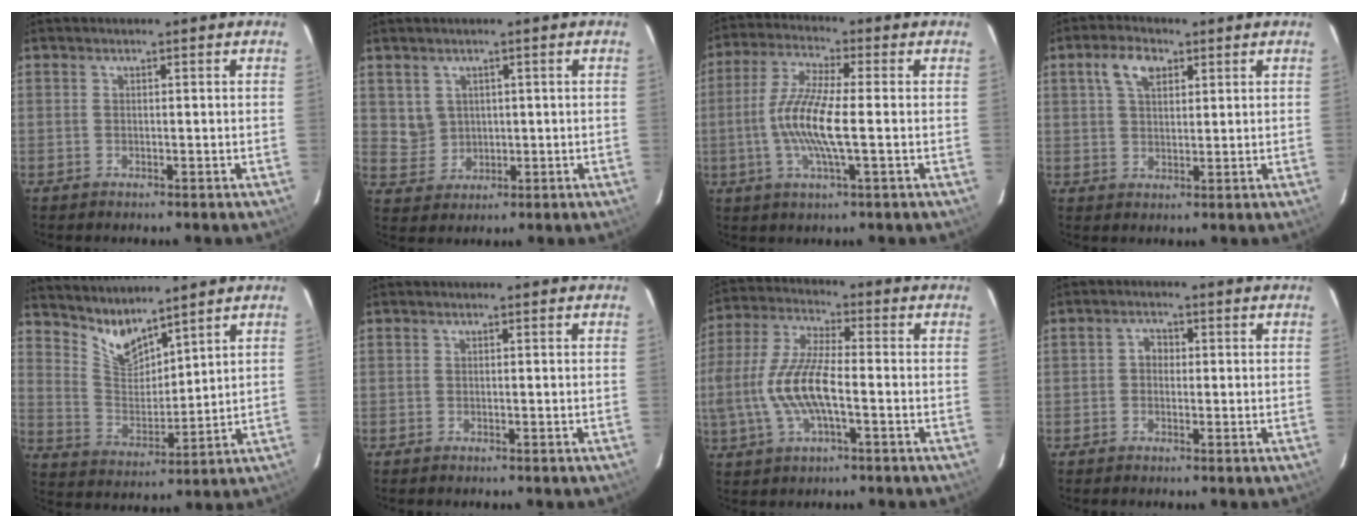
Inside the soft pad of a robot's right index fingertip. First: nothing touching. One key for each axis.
{"total": 4.5, "fx": 1.6, "fy": 4.1, "fz": 0.9, "tx": -0.017, "ty": 0.008, "tz": 0.044}
{"total": 10.8, "fx": -1.4, "fy": 1.1, "fz": 10.7, "tx": -0.220, "ty": -0.002, "tz": -0.033}
{"total": 5.6, "fx": 2.7, "fy": 2.9, "fz": 4.0, "tx": -0.074, "ty": 0.014, "tz": 0.048}
{"total": 8.2, "fx": 7.3, "fy": 1.7, "fz": 3.3, "tx": -0.063, "ty": -0.013, "tz": 0.148}
{"total": 0.0}
{"total": 13.7, "fx": -2.9, "fy": 4.4, "fz": 12.7, "tx": -0.271, "ty": -0.002, "tz": -0.056}
{"total": 1.8, "fx": -0.2, "fy": 1.4, "fz": 1.0, "tx": -0.018, "ty": 0.006, "tz": -0.007}